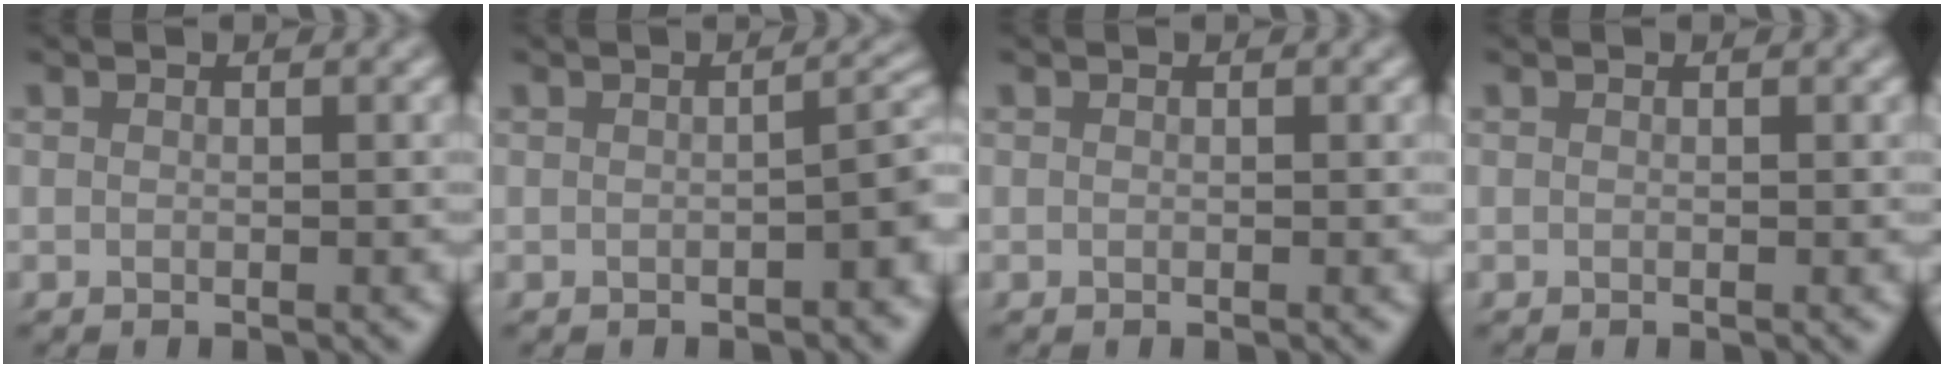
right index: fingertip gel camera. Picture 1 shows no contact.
{"total": 2.9, "force": [-0.6, 1.0, 2.6], "torque": [-0.030, 0.005, -0.008]}
{"total": 0.0}
{"total": 0.0}